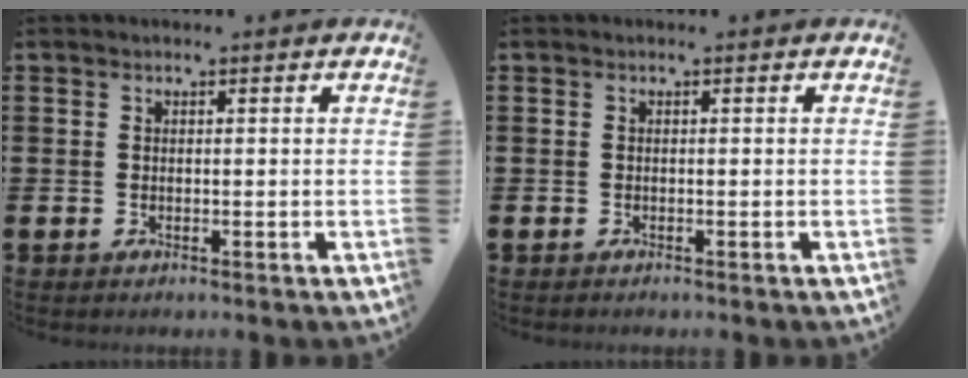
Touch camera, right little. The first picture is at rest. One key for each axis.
{"total": 0.0}